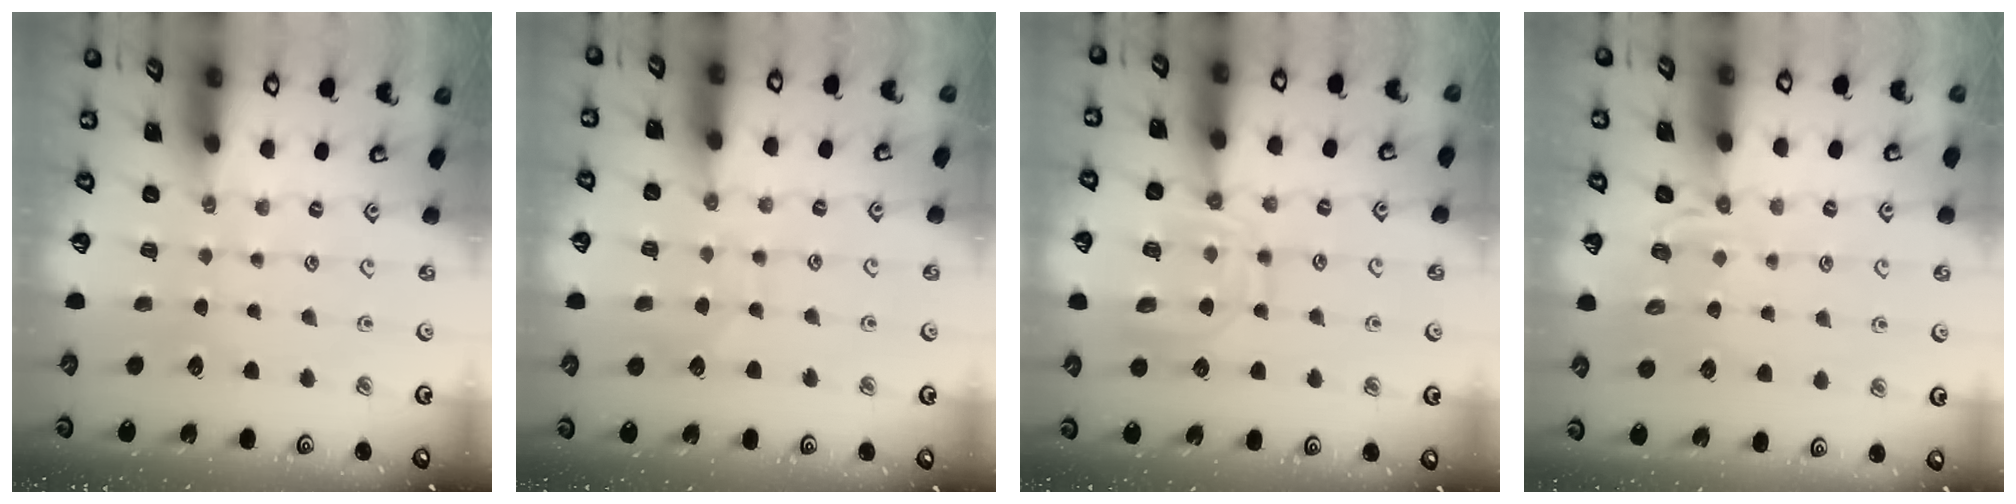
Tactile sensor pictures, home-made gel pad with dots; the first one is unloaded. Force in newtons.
{"total": 6.1, "press": 6.1, "slide": 0.5}
{"total": 14.2, "press": 14.1, "slide": 1.4}
{"total": 3.8, "press": 3.4, "slide": 1.8}